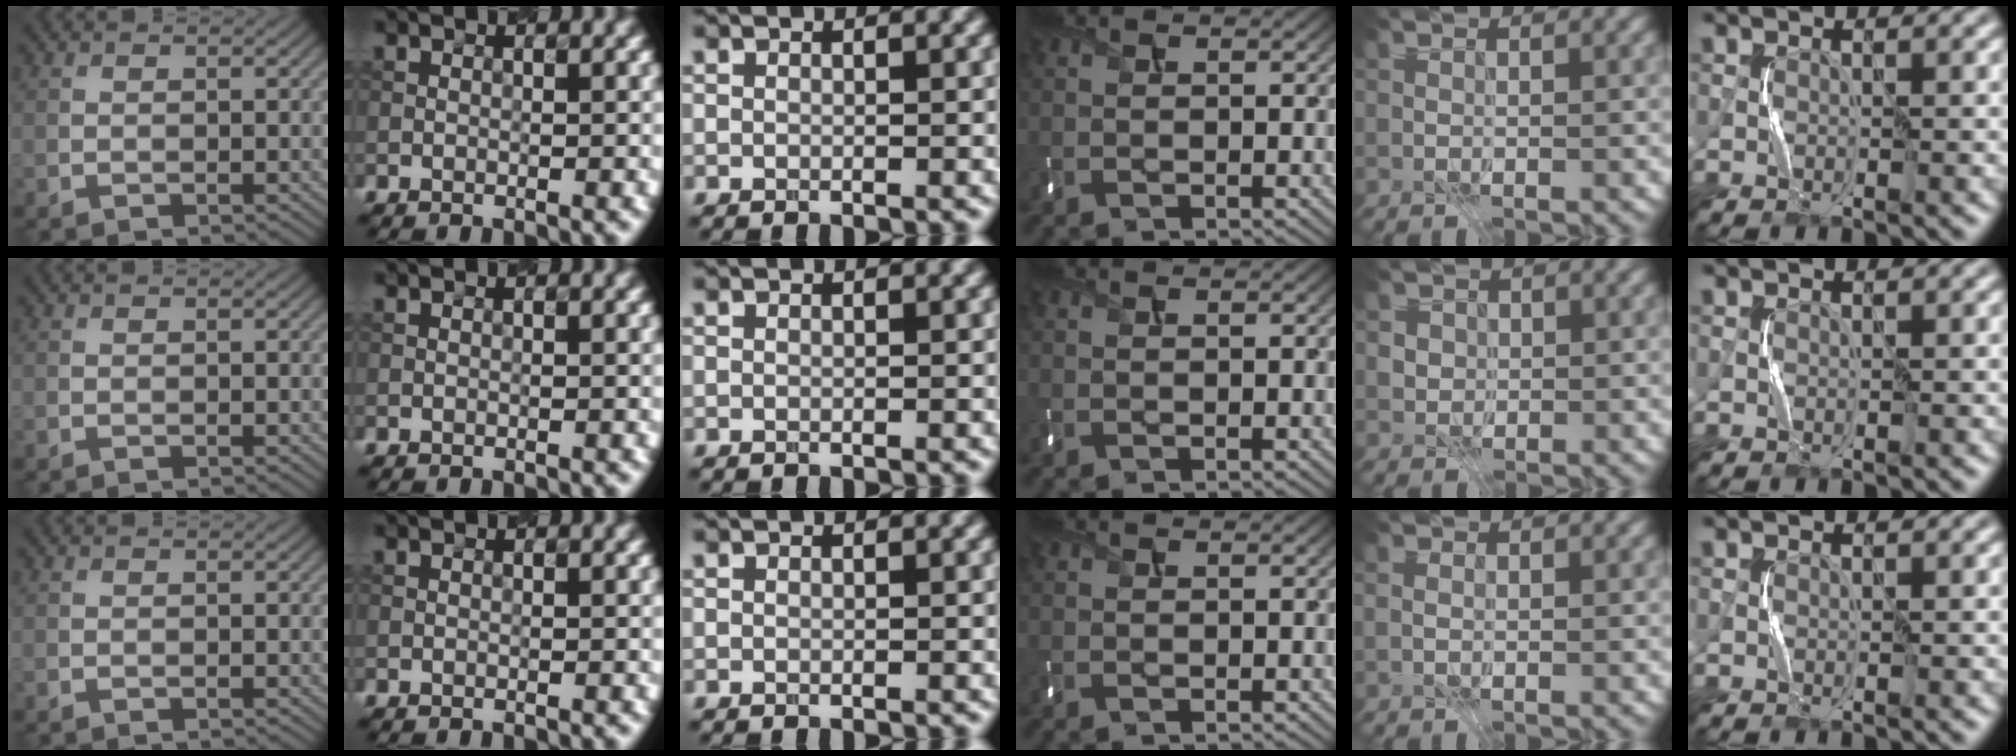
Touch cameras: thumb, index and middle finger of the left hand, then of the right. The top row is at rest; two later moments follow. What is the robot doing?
{"motion": "press", "object": "keyboard"}